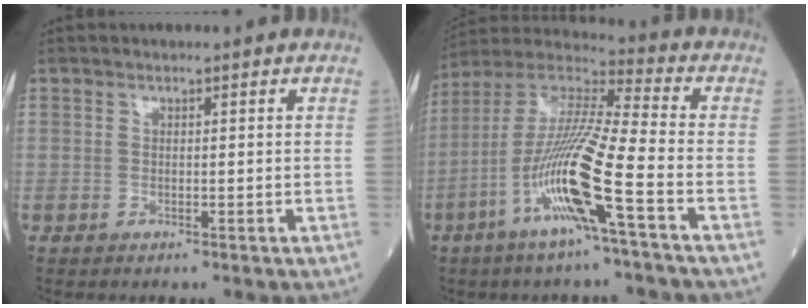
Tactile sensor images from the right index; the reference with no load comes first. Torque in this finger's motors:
{"motor_torque": [2.14, 0.00, 1.05, 0.21]}